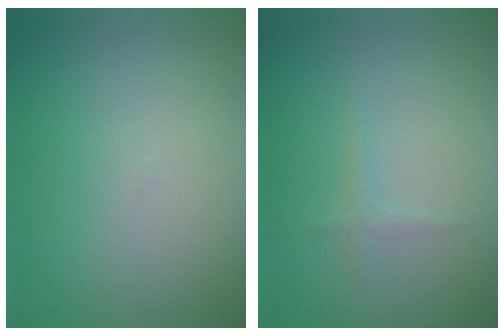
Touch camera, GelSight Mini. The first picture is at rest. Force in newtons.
{"total": 0.7, "press": 0.7, "slide": 0.0}